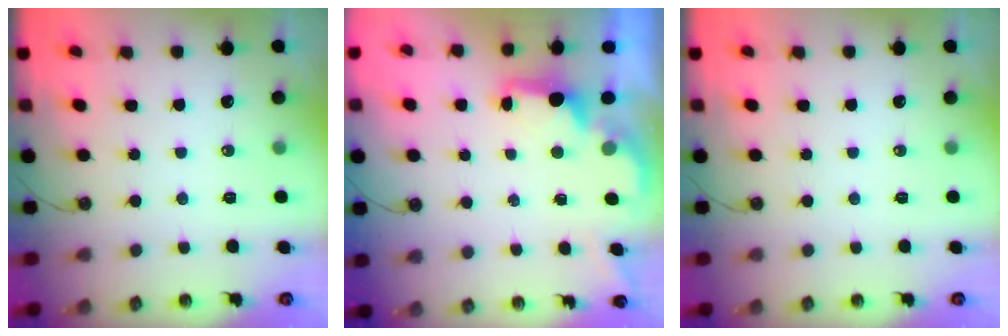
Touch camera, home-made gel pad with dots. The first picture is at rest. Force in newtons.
{"total": 2.1, "press": 1.9, "slide": 0.8}
{"total": 0.0}